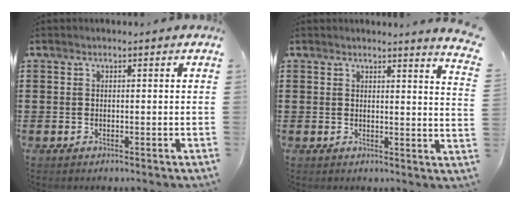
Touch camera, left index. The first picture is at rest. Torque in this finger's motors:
{"motor_torque": [-0.43, 0.48, -0.04, 0.00]}